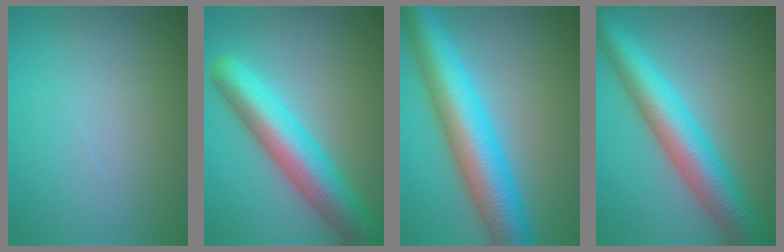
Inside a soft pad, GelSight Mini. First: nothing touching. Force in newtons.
{"total": 8.5, "press": 8.5, "slide": 0.3}
{"total": 10.6, "press": 10.6, "slide": 0.1}
{"total": 8.4, "press": 8.4, "slide": 0.1}